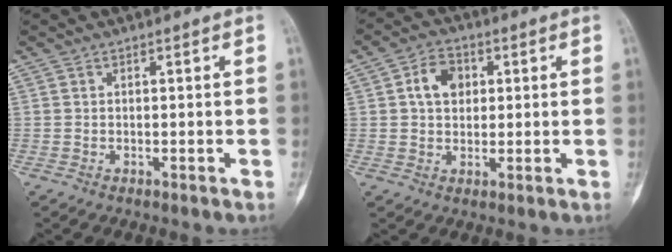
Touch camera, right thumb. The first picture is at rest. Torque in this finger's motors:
{"motor_torque": [-0.08, 0.08, 0.00, 0.00, 0.00]}